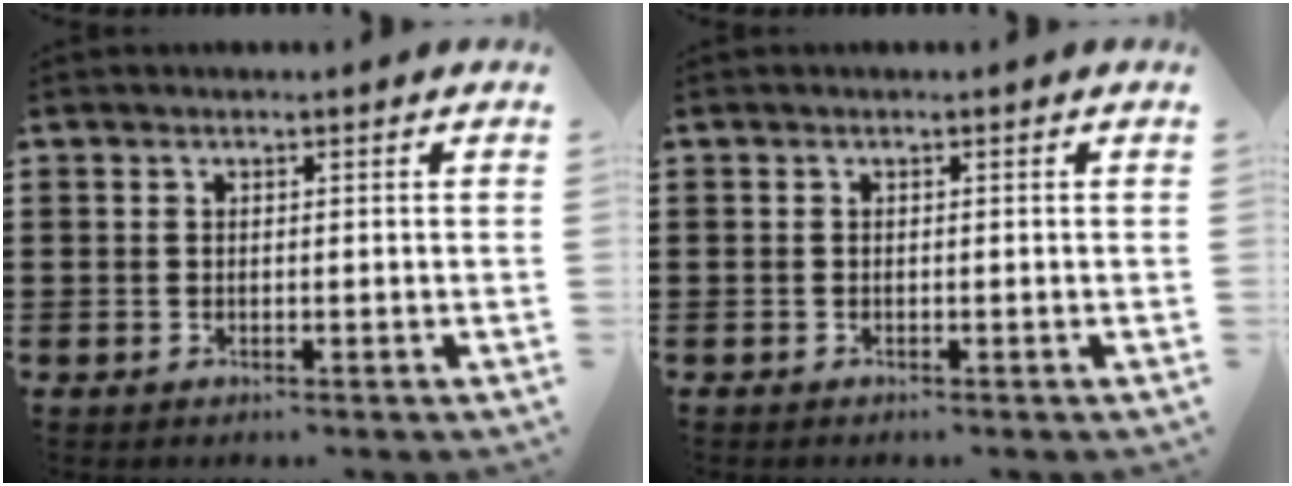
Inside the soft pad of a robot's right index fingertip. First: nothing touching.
{"total": 0.0}